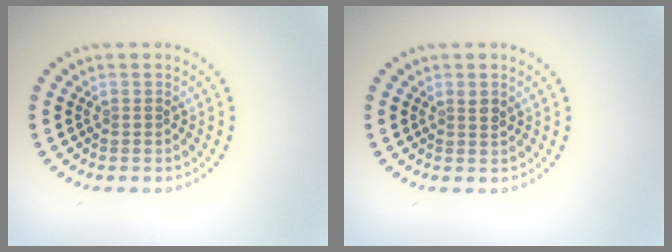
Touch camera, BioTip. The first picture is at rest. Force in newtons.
{"total": 0.9, "press": 0.8, "slide": 0.4}